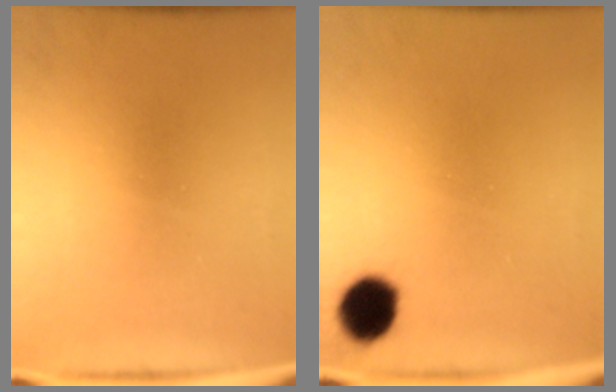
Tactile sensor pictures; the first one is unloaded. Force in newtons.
{"total": 8.4}